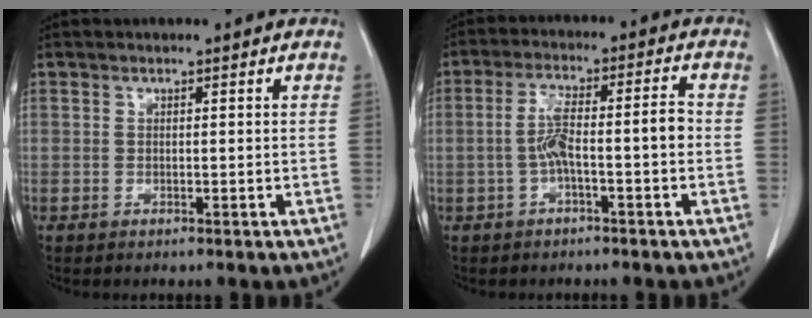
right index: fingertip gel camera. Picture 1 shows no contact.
{"total": 6.8, "force": [-1.3, 1.0, 6.6], "torque": [-0.124, 0.028, -0.023]}